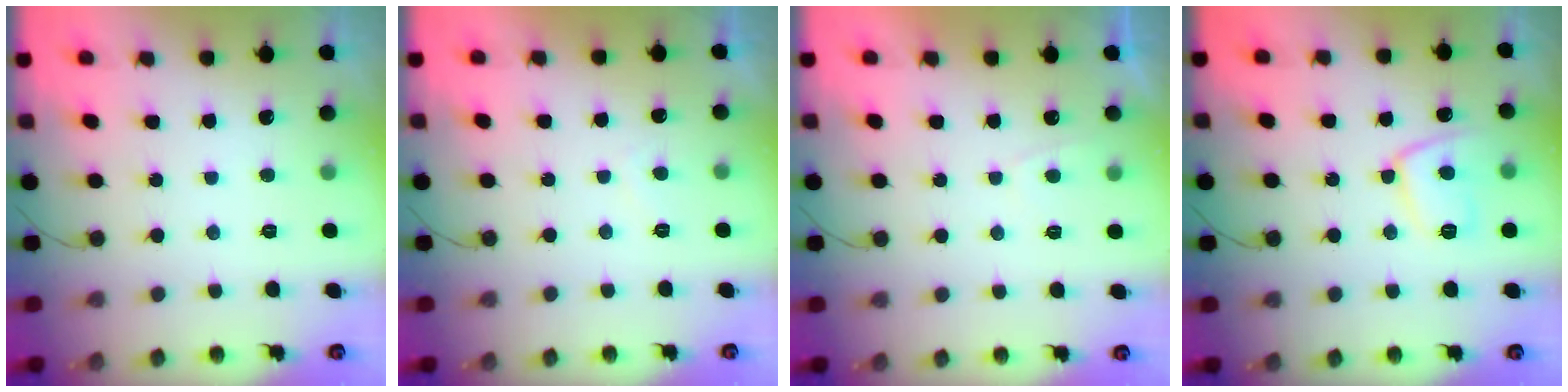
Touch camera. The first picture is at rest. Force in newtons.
{"total": 1.1, "press": 0.8, "slide": 0.7}
{"total": 1.1, "press": 0.9, "slide": 0.5}
{"total": 10.6, "press": 10.5, "slide": 0.7}